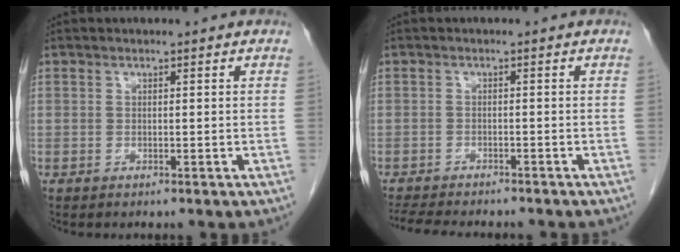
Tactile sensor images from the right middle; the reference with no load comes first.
{"total": 9.4, "force": [-8.4, 1.7, 4.0], "torque": [-0.065, -0.010, -0.122]}